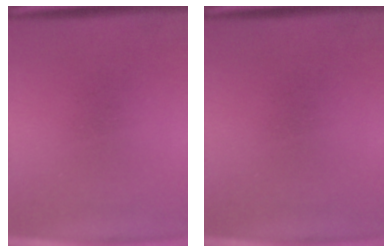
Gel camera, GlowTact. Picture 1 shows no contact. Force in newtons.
{"total": 0.0}